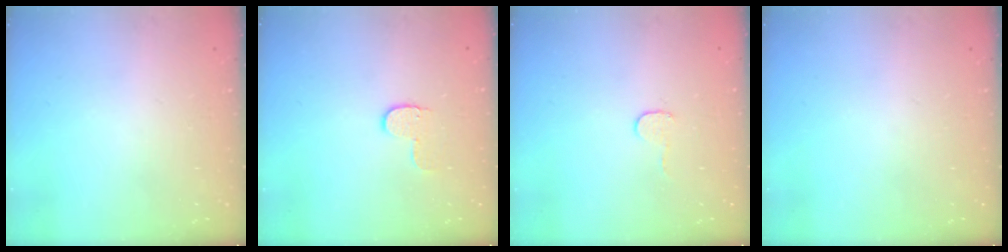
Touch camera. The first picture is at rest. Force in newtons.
{"total": 5.2, "press": 5.1, "slide": 0.6}
{"total": 3.7, "press": 3.6, "slide": 0.3}
{"total": 0.0}